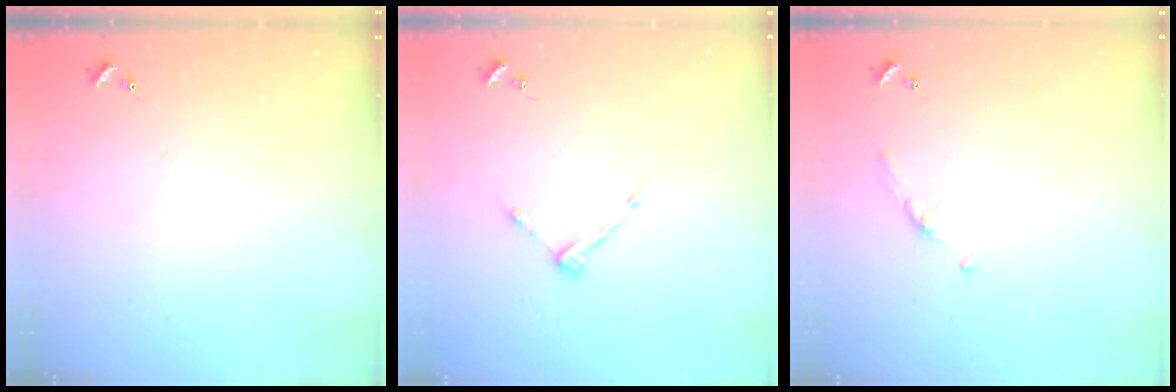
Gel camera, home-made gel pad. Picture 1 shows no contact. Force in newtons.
{"total": 6.9, "press": 6.9, "slide": 0.3}
{"total": 3.5, "press": 3.5, "slide": 0.5}